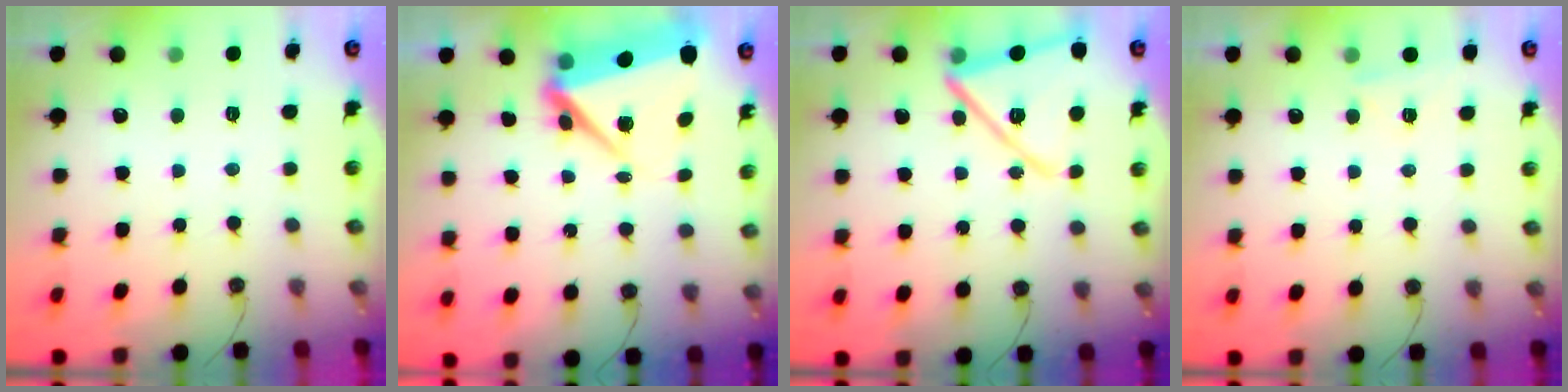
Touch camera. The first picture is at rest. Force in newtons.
{"total": 10.0, "press": 9.9, "slide": 1.6}
{"total": 17.3, "press": 17.2, "slide": 1.5}
{"total": 2.8, "press": 2.7, "slide": 0.6}